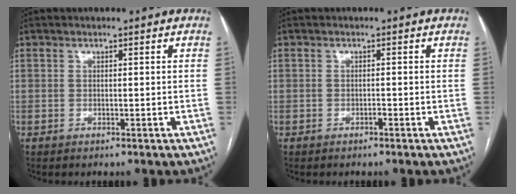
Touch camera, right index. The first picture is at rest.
{"total": 0.5, "force": [-0.4, 0.1, 0.3], "torque": [-0.009, 0.000, -0.007]}